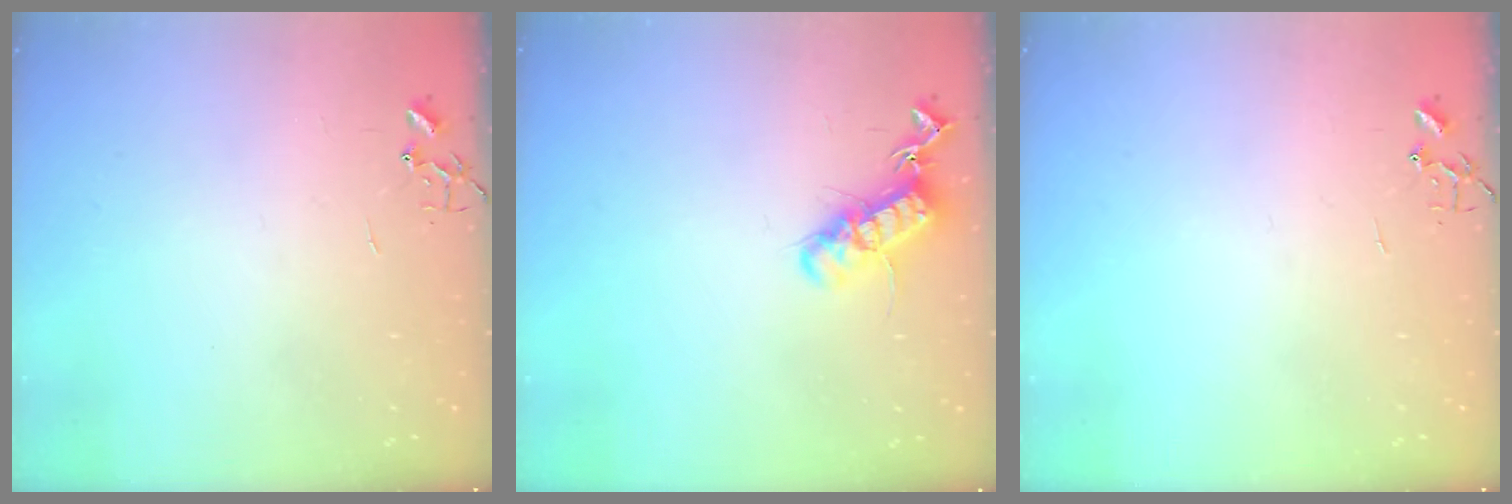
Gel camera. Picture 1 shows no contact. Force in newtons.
{"total": 14.3, "press": 14.3, "slide": 1.0}
{"total": 0.0}